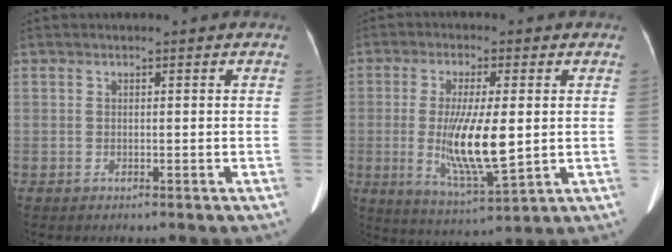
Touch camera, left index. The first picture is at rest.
{"total": 10.8, "force": [-1.3, 1.9, 10.5], "torque": [-0.204, -0.023, -0.017]}